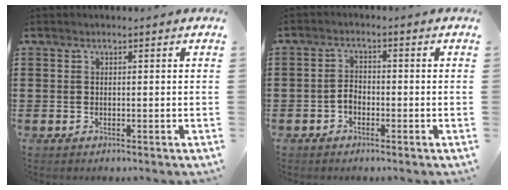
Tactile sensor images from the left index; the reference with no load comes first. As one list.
[{"total": 2.1, "force": [-1.0, 1.3, 1.3], "torque": [-0.028, 0.006, -0.021]}]